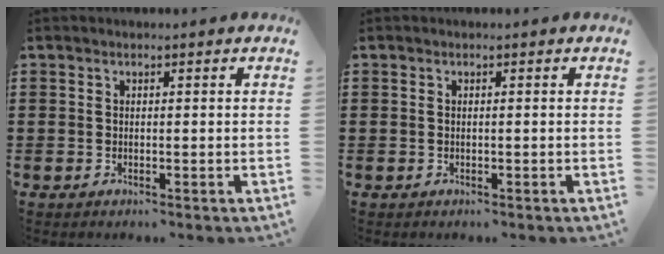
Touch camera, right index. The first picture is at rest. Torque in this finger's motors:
{"motor_torque": [0.92, 0.25, 0.01, 0.00]}